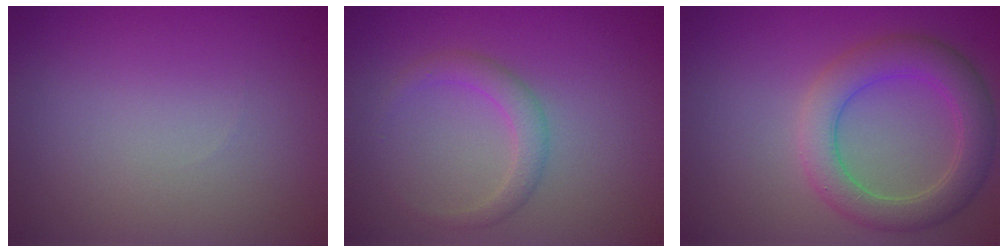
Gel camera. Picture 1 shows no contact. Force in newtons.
{"total": 2.0, "press": 2.0, "slide": 0.2}
{"total": 4.9, "press": 4.9, "slide": 0.3}